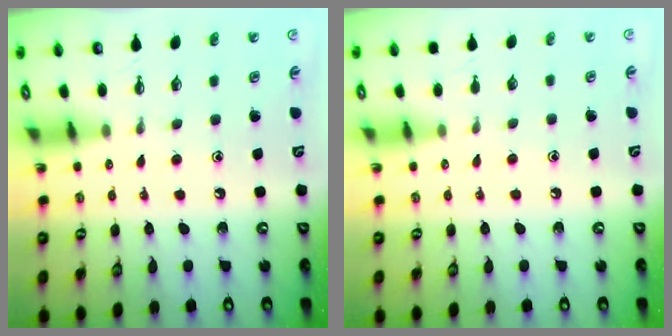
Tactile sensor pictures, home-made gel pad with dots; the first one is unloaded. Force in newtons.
{"total": 2.6, "press": 2.5, "slide": 0.3}